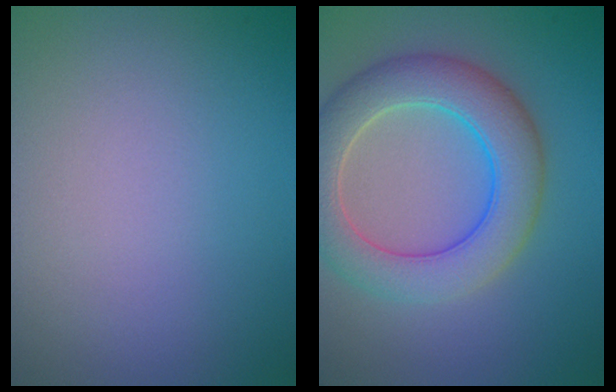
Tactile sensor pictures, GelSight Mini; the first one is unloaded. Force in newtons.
{"total": 7.0, "press": 7.0, "slide": 0.3}